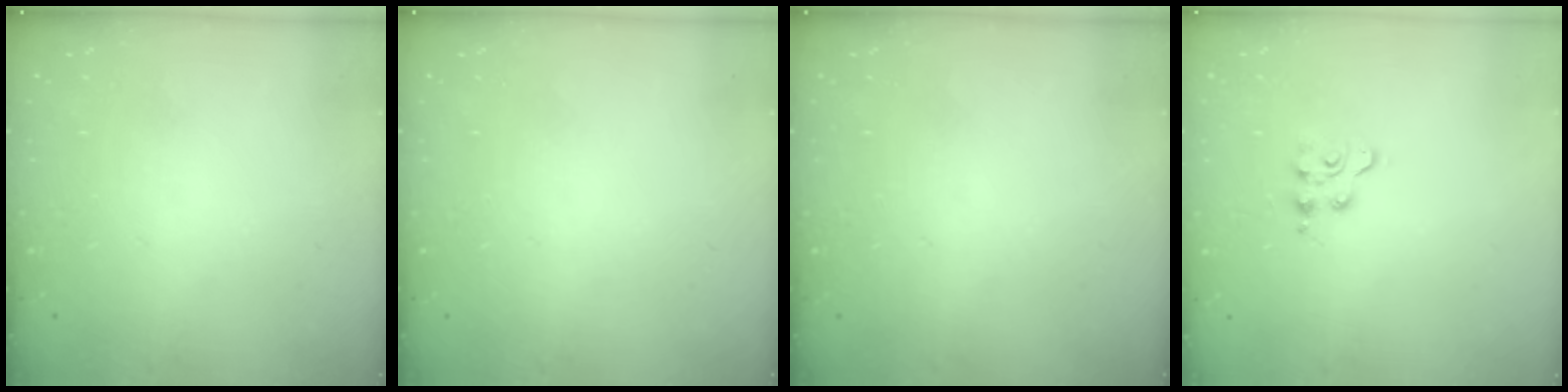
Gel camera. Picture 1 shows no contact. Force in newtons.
{"total": 0.0}
{"total": 0.0}
{"total": 3.7, "press": 3.6, "slide": 0.6}